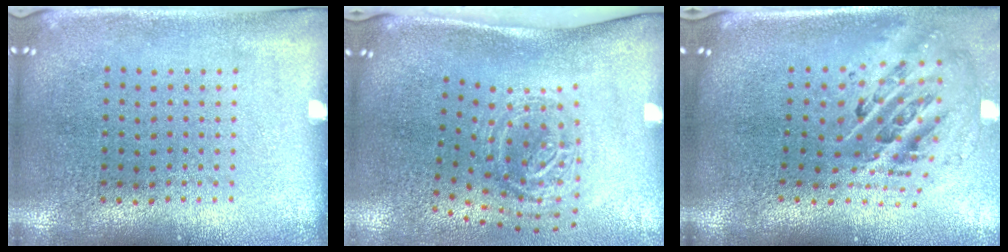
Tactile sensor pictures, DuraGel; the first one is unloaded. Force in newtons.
{"total": 1.7, "press": 1.2, "slide": 1.3}
{"total": 2.2, "press": 1.6, "slide": 1.5}